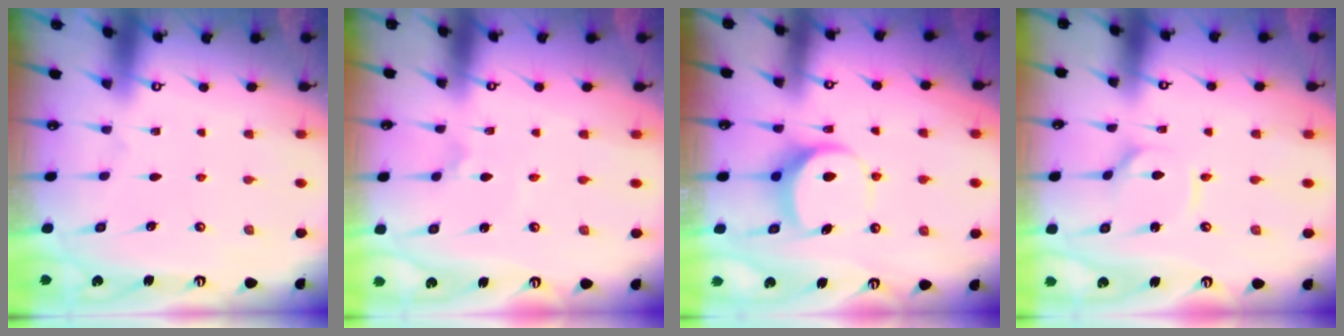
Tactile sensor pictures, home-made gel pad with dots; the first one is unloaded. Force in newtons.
{"total": 1.8, "press": 1.7, "slide": 0.4}
{"total": 8.1, "press": 8.0, "slide": 0.9}
{"total": 2.2, "press": 2.2, "slide": 0.4}